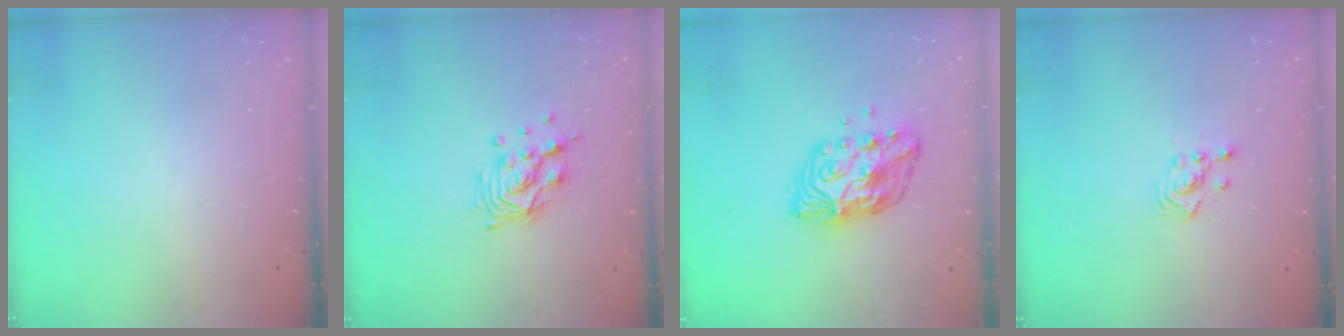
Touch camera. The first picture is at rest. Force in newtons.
{"total": 11.1, "press": 11.0, "slide": 0.9}
{"total": 12.5, "press": 12.5, "slide": 1.0}
{"total": 2.3, "press": 2.3, "slide": 0.2}